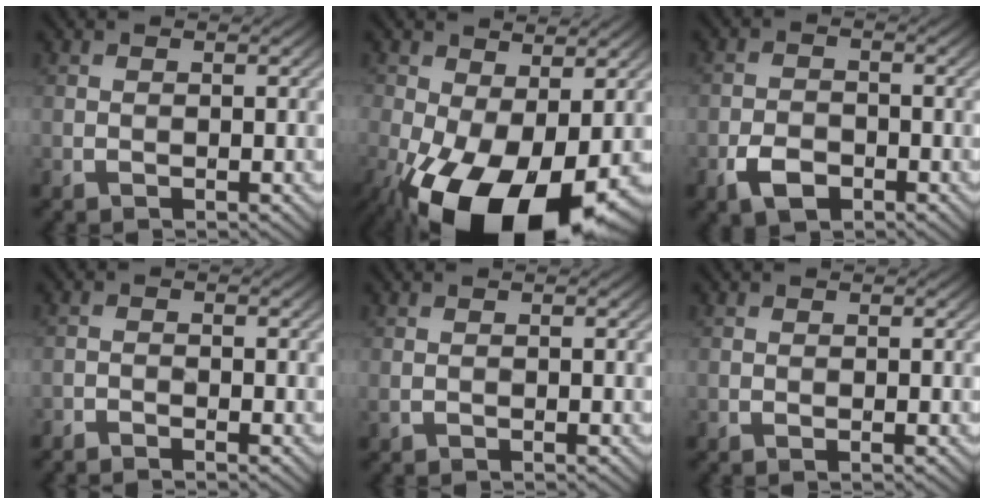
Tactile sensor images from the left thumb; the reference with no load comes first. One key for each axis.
{"total": 18.5, "fx": -7.4, "fy": 9.6, "fz": 14.0, "tx": -0.286, "ty": -0.047, "tz": -0.104}
{"total": 3.3, "fx": -1.9, "fy": 2.1, "fz": 1.8, "tx": -0.033, "ty": -0.002, "tz": -0.042}
{"total": 1.1, "fx": -1.1, "fy": 0.0, "fz": 0.1, "tx": -0.005, "ty": -0.001, "tz": -0.027}
{"total": 0.0}
{"total": 0.0}